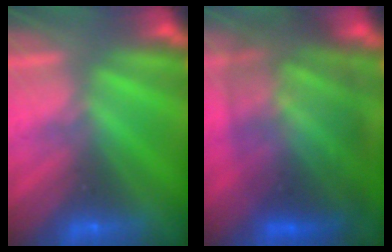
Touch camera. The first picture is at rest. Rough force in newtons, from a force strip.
{"total": 10.8}